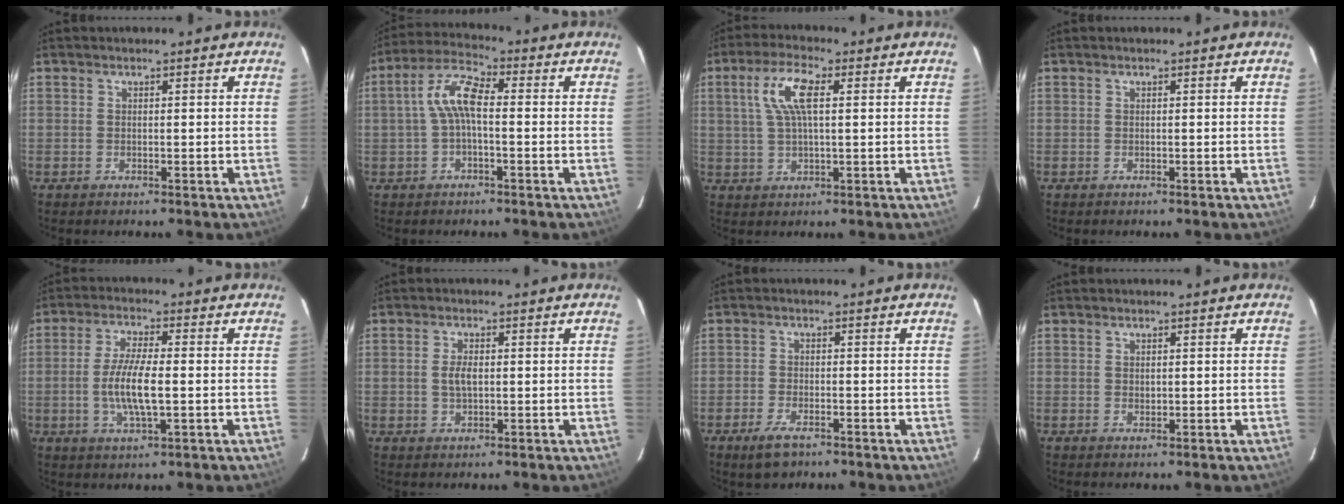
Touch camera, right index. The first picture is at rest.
{"total": 6.9, "force": [-0.4, 2.5, 6.5], "torque": [-0.142, 0.024, -0.010]}
{"total": 7.8, "force": [2.1, 2.5, 7.0], "torque": [-0.143, 0.015, 0.042]}
{"total": 0.0}
{"total": 8.3, "force": [-1.2, 1.9, 8.0], "torque": [-0.162, -0.006, -0.024]}
{"total": 3.0, "force": [0.3, 1.7, 2.4], "torque": [-0.047, 0.002, 0.007]}
{"total": 4.8, "force": [-3.2, 2.2, 2.8], "torque": [-0.073, -0.008, -0.058]}
{"total": 0.8, "force": [0.2, 0.6, 0.4], "torque": [-0.008, -0.001, 0.005]}